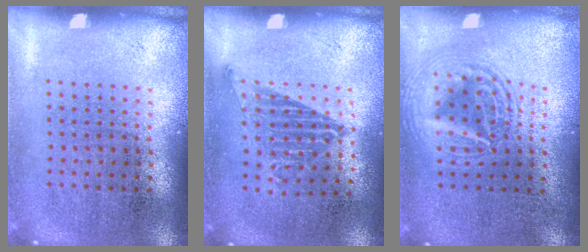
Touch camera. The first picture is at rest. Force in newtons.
{"total": 1.0, "press": 0.8, "slide": 0.6}
{"total": 2.7, "press": 2.7, "slide": 0.2}